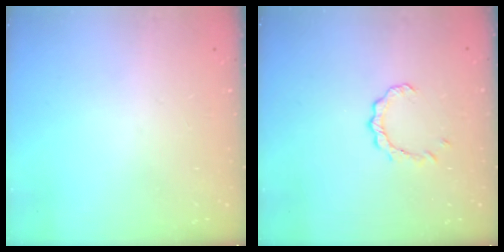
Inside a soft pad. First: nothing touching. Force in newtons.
{"total": 2.4, "press": 2.4, "slide": 0.3}